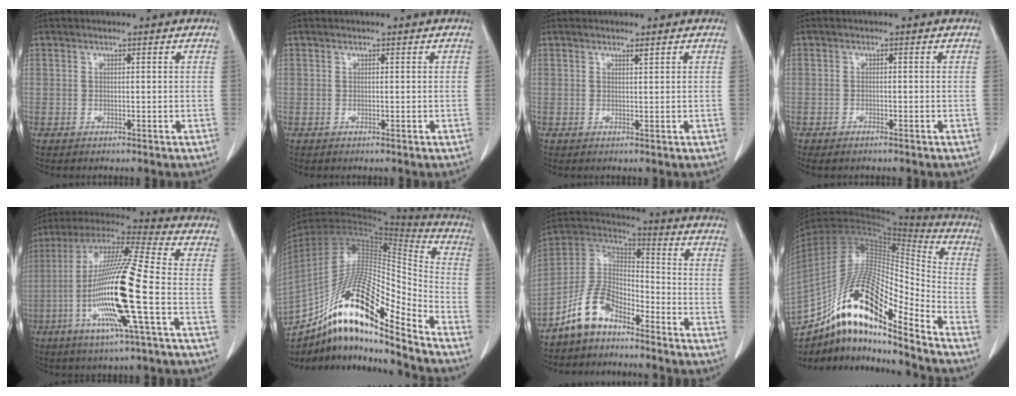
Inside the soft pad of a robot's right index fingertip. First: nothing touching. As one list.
[{"total": 0.0}, {"total": 0.7, "force": [0.6, 0.0, 0.4], "torque": [-0.010, -0.005, 0.010]}, {"total": 1.2, "force": [-1.0, 0.2, 0.7], "torque": [-0.012, -0.002, -0.014]}, {"total": 18.5, "force": [-4.7, 0.2, 17.9], "torque": [-0.360, -0.011, -0.094]}, {"total": 22.7, "force": [-14.9, 3.5, 16.7], "torque": [-0.303, -0.003, -0.266]}, {"total": 9.7, "force": [-7.0, 4.6, 4.9], "torque": [-0.111, 0.025, -0.142]}, {"total": 22.1, "force": [-14.1, 4.3, 16.5], "torque": [-0.325, 0.000, -0.250]}]